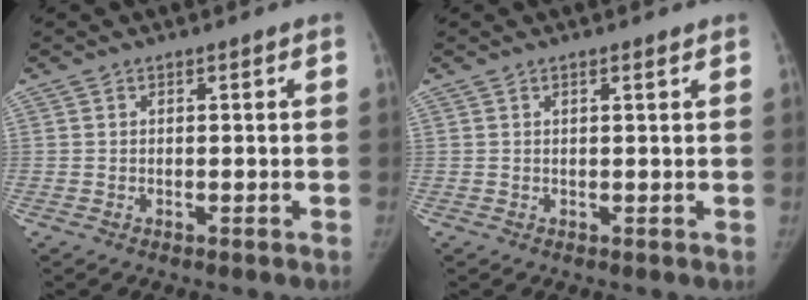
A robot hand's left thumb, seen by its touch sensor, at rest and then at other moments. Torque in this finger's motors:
{"motor_torque": [0.06, 0.30, -0.43, 0.10, -0.04]}